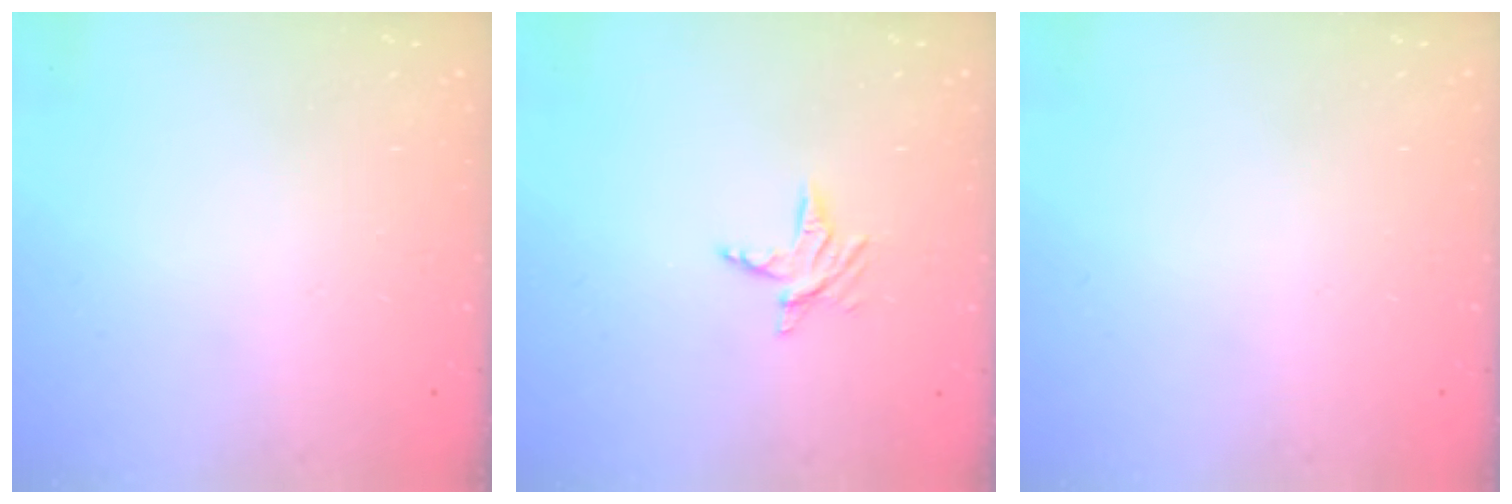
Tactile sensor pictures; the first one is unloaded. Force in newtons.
{"total": 5.9, "press": 5.9, "slide": 0.5}
{"total": 0.0}